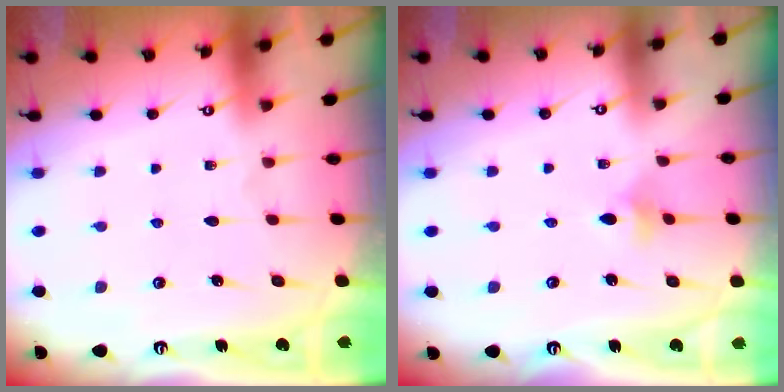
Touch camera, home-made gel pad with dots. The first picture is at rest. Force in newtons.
{"total": 3.8, "press": 3.7, "slide": 0.9}